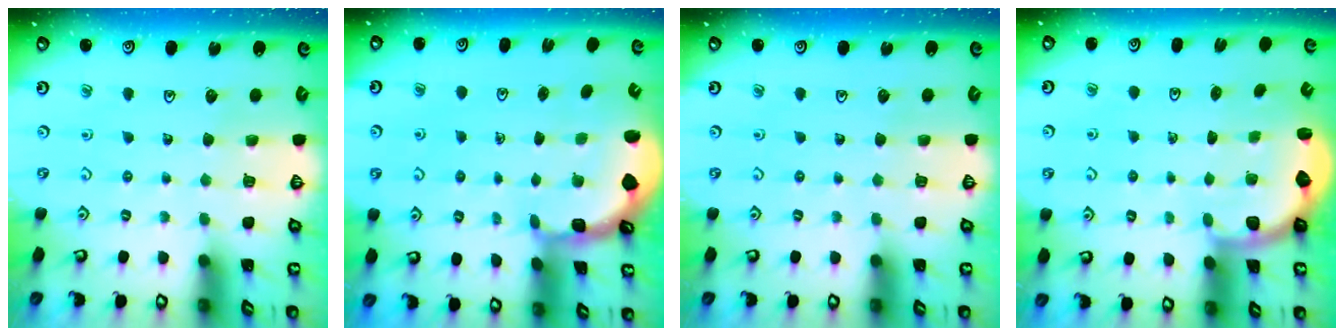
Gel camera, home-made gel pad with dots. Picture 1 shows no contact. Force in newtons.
{"total": 1.8, "press": 1.7, "slide": 0.4}
{"total": 0.0}
{"total": 3.5, "press": 3.3, "slide": 1.1}